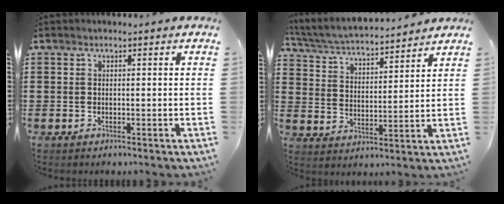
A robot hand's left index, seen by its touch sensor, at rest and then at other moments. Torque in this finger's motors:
{"motor_torque": [2.14, 0.00, 0.46, 0.18]}